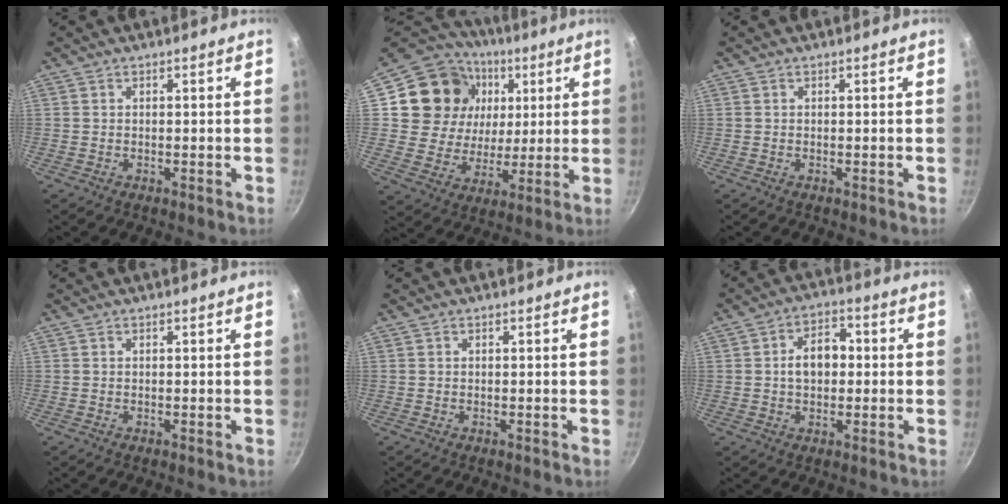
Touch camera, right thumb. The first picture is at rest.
{"total": 20.0, "force": [5.8, 16.9, 9.1], "torque": [-0.150, 0.002, 0.101]}
{"total": 0.0}
{"total": 0.0}
{"total": 0.0}
{"total": 6.3, "force": [0.5, 4.4, 4.5], "torque": [-0.046, 0.012, 0.004]}